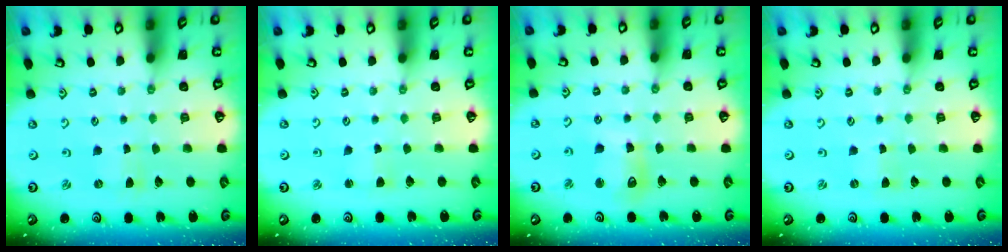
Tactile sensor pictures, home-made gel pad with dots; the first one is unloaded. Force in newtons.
{"total": 1.9, "press": 1.9, "slide": 0.2}
{"total": 10.4, "press": 10.3, "slide": 1.4}
{"total": 0.0}